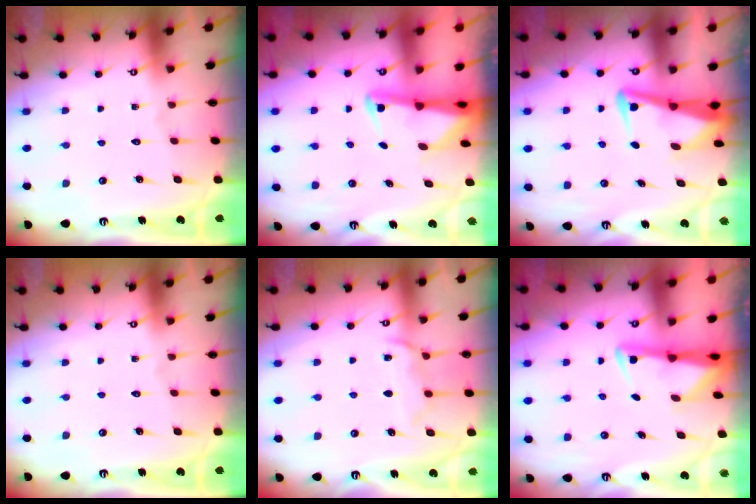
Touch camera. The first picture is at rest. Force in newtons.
{"total": 2.5, "press": 2.5, "slide": 0.5}
{"total": 5.4, "press": 5.4, "slide": 0.9}
{"total": 0.0}
{"total": 9.2, "press": 9.1, "slide": 0.9}
{"total": 2.8, "press": 2.8, "slide": 0.4}